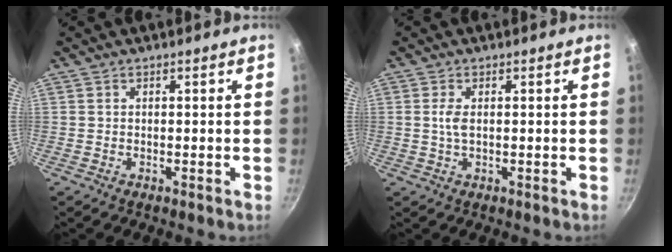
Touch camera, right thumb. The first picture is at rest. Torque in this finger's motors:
{"motor_torque": [0.67, 0.66, 0.68, 0.34, 0.01]}